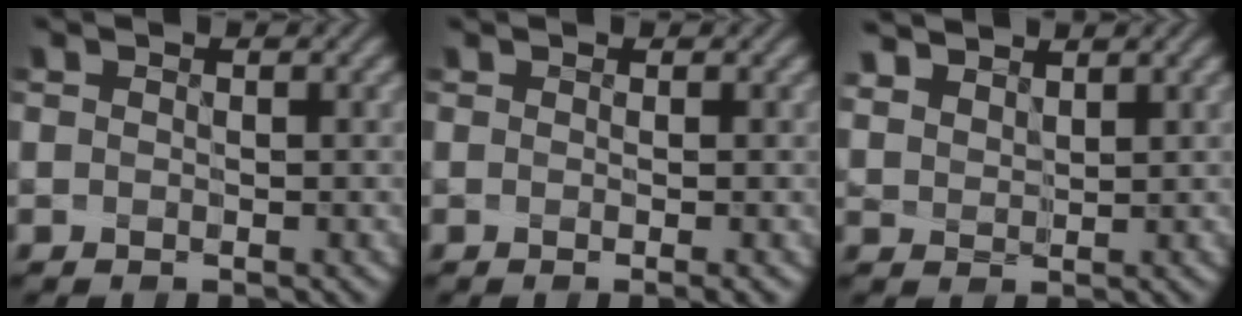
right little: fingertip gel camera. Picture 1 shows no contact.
{"total": 1.3, "force": [-0.3, 0.2, 1.3], "torque": [-0.015, -0.003, 0.000]}
{"total": 3.9, "force": [2.8, 2.3, 1.4], "torque": [-0.057, 0.021, 0.051]}